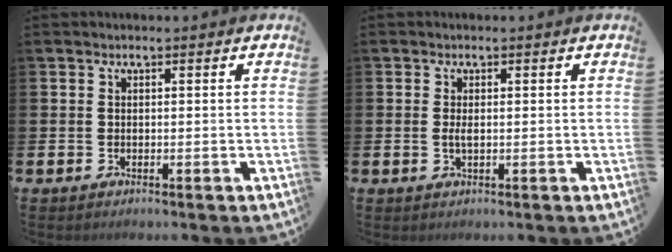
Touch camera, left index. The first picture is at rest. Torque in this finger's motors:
{"motor_torque": [0.24, 0.29, 0.03, 0.08]}